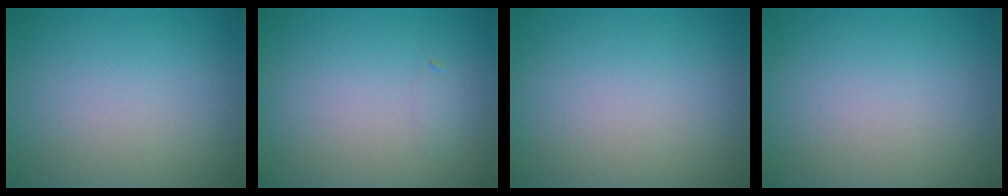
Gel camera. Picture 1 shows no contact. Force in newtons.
{"total": 0.6, "press": 0.6, "slide": 0.0}
{"total": 0.0}
{"total": 0.0}